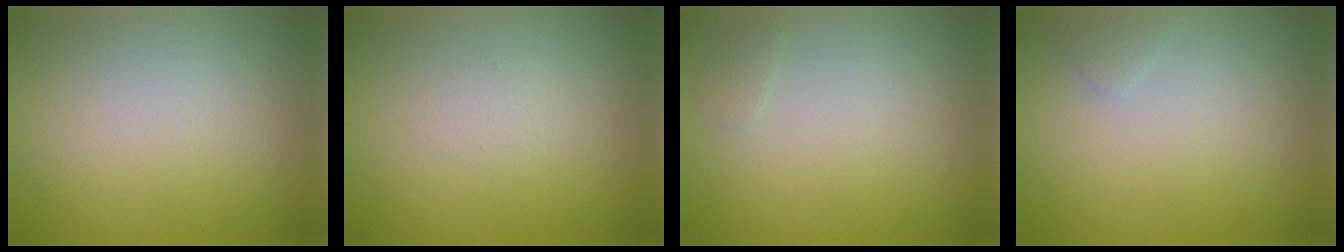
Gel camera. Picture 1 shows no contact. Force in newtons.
{"total": 0.7, "press": 0.7, "slide": 0.1}
{"total": 0.6, "press": 0.6, "slide": 0.0}
{"total": 0.8, "press": 0.8, "slide": 0.1}